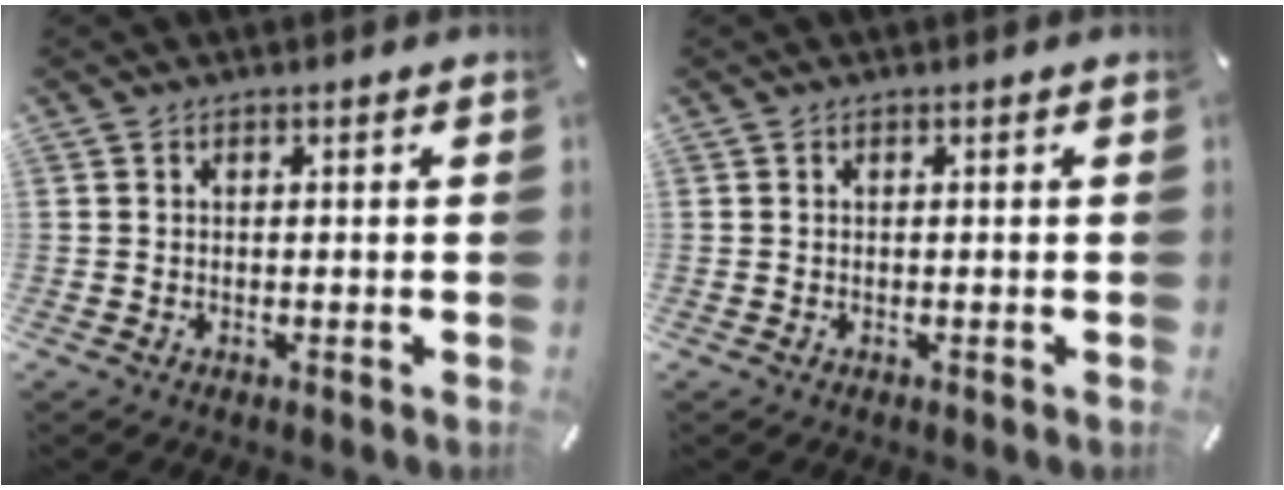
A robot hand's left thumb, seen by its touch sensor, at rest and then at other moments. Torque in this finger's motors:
{"motor_torque": [0.00, 0.00, 0.00, 0.00, 0.00]}